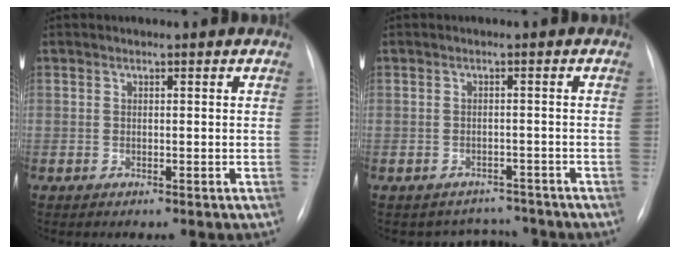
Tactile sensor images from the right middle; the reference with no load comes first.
{"total": 4.1, "force": [-3.7, 1.6, -0.8], "torque": [0.010, 0.019, -0.045]}